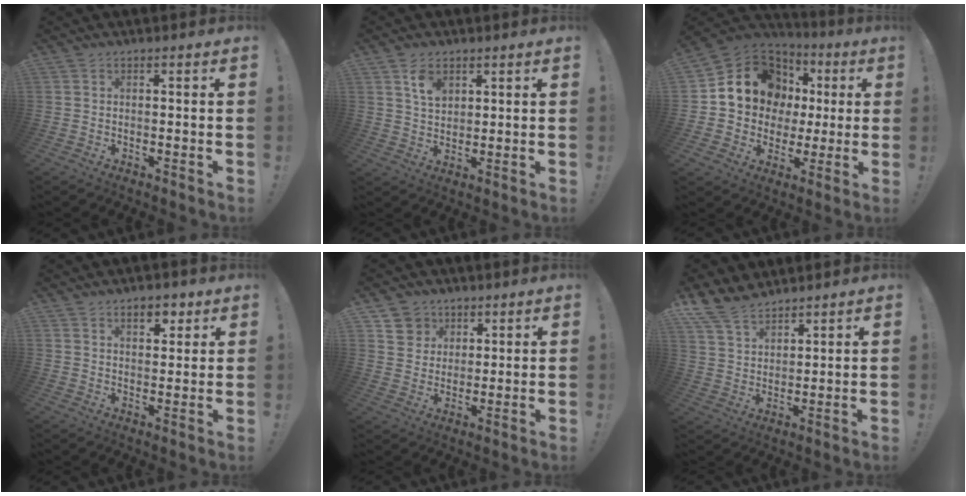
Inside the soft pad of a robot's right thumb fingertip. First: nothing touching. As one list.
[{"total": 6.1, "force": [3.2, 3.9, 3.3], "torque": [-0.048, -0.013, 0.059]}, {"total": 15.8, "force": [5.4, 13.1, 7.1], "torque": [-0.108, -0.025, 0.121]}, {"total": 5.5, "force": [3.3, 3.1, 3.2], "torque": [-0.036, -0.010, 0.055]}, {"total": 7.2, "force": [3.9, 6.1, 0.5], "torque": [-0.005, -0.033, 0.076]}, {"total": 10.0, "force": [8.2, 4.7, 3.3], "torque": [-0.064, -0.050, 0.161]}]